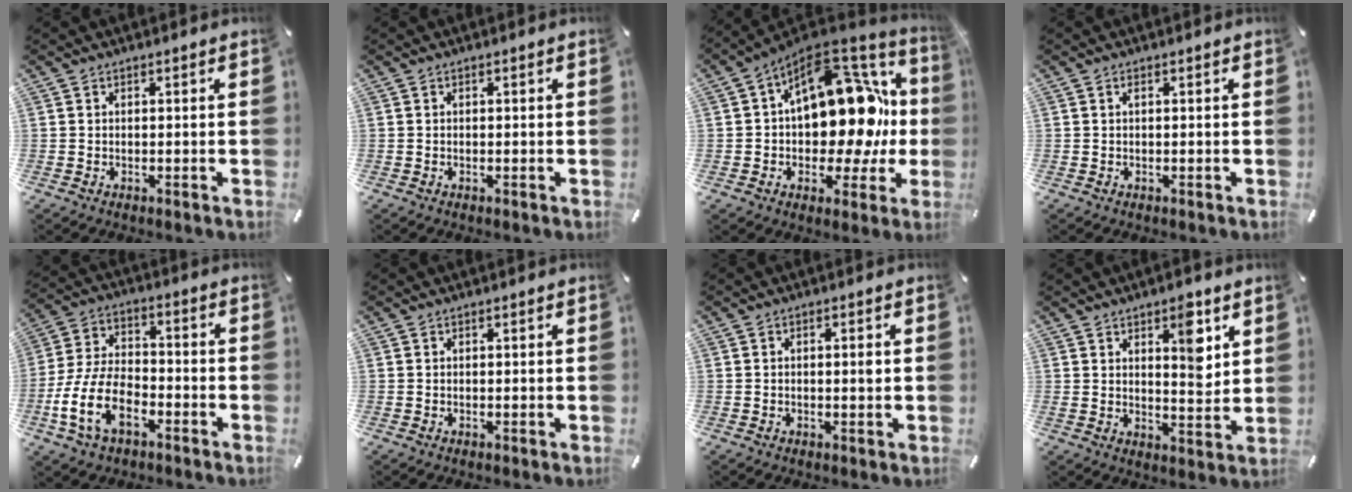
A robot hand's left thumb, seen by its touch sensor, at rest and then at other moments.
{"total": 0.0}
{"total": 21.5, "force": [4.0, 13.0, 16.6], "torque": [-0.242, -0.033, 0.072]}
{"total": 0.6, "force": [0.1, 0.1, 0.6], "torque": [-0.012, 0.000, 0.001]}
{"total": 14.0, "force": [-6.5, 8.1, 9.3], "torque": [-0.205, 0.023, -0.120]}
{"total": 0.0}
{"total": 1.7, "force": [0.0, 0.5, 1.6], "torque": [-0.022, -0.001, -0.004]}
{"total": 8.4, "force": [4.7, 3.6, 6.0], "torque": [-0.066, -0.036, 0.071]}